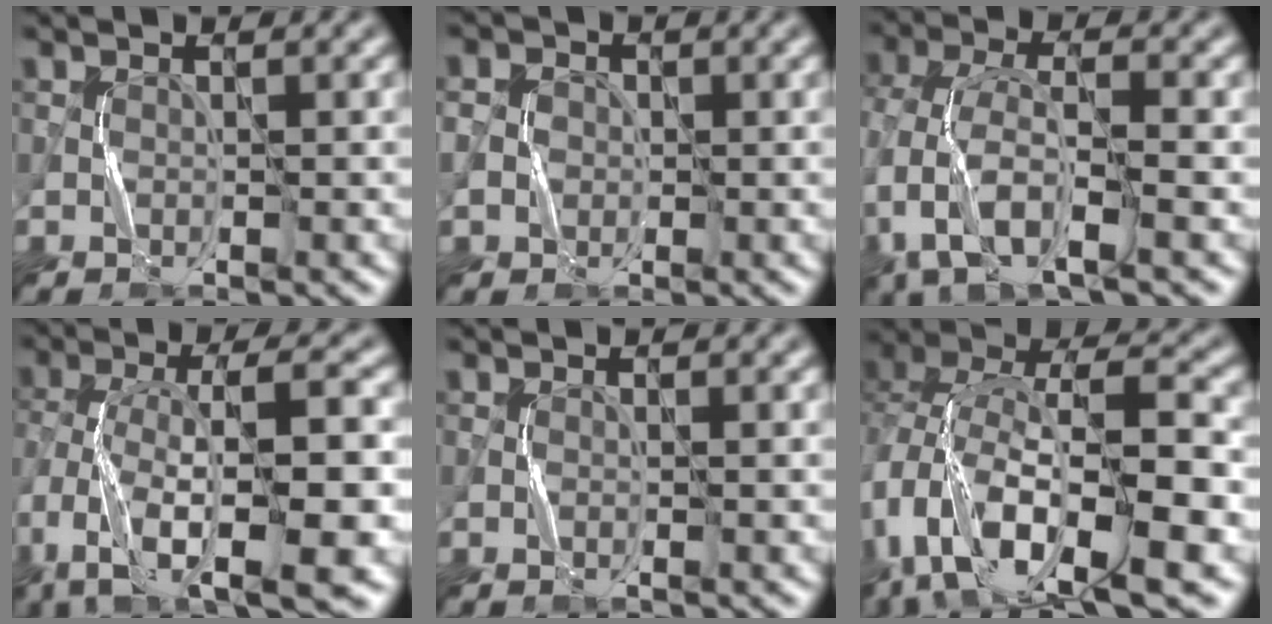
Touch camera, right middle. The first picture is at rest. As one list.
[{"total": 2.6, "force": [-0.1, 2.4, 1.0], "torque": [-0.006, 0.001, -0.012]}, {"total": 7.0, "force": [-2.0, 3.2, 5.8], "torque": [-0.126, 0.001, -0.050]}, {"total": 11.2, "force": [-4.4, 3.9, 9.6], "torque": [-0.168, 0.009, -0.074]}, {"total": 0.0}, {"total": 12.9, "force": [-5.1, 5.7, 10.4], "torque": [-0.201, 0.005, -0.093]}]